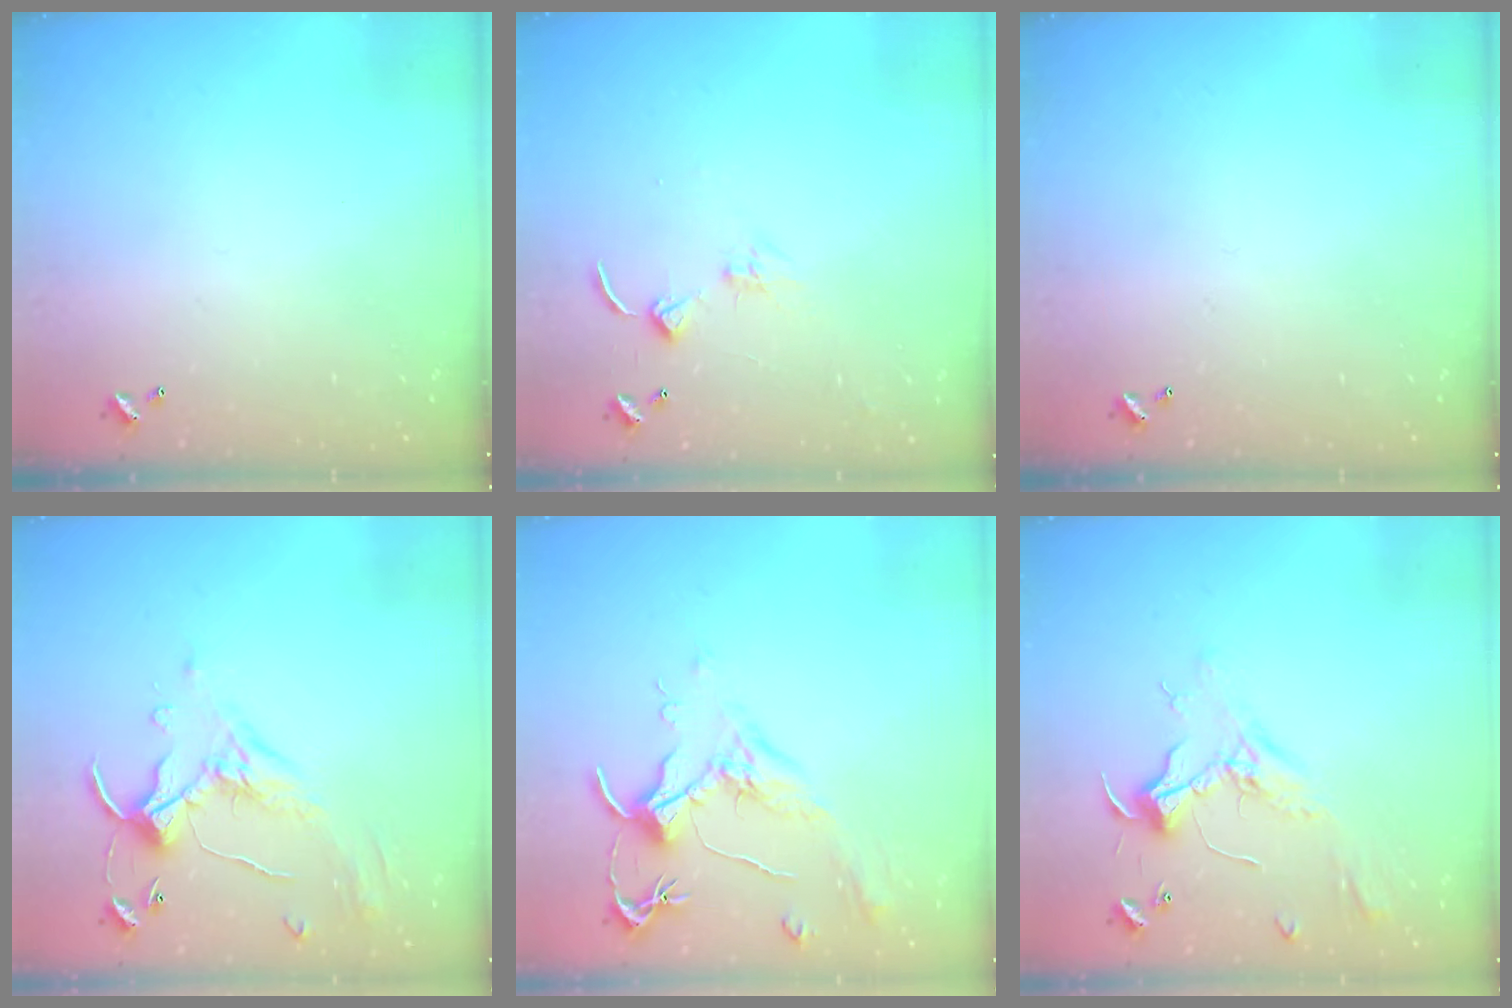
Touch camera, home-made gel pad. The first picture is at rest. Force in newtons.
{"total": 1.4, "press": 1.3, "slide": 0.3}
{"total": 0.0}
{"total": 1.1, "press": 0.4, "slide": 1.0}
{"total": 1.8, "press": 1.7, "slide": 0.8}
{"total": 2.4, "press": 2.3, "slide": 0.8}